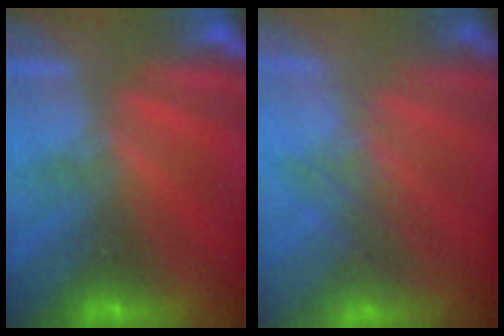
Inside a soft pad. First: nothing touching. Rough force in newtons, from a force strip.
{"total": 5.9}